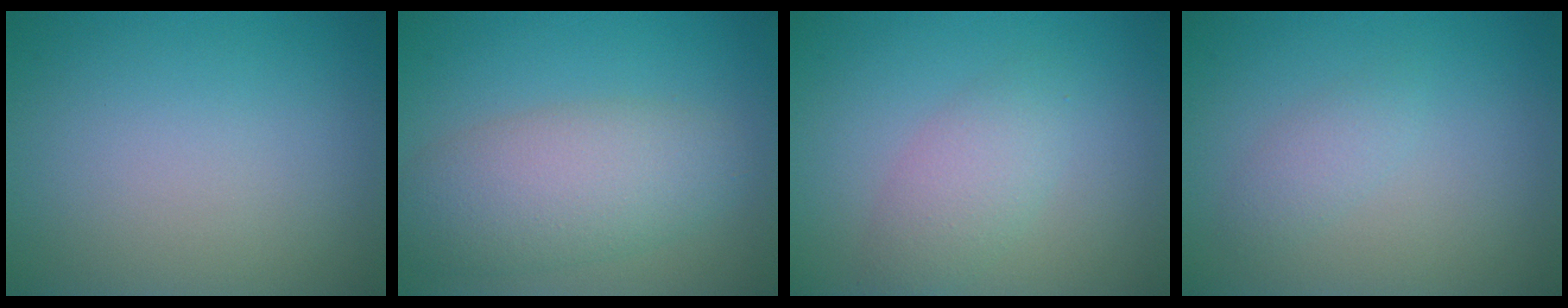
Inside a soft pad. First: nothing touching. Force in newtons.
{"total": 5.7, "press": 5.7, "slide": 0.1}
{"total": 2.7, "press": 2.7, "slide": 0.1}
{"total": 1.4, "press": 1.4, "slide": 0.1}